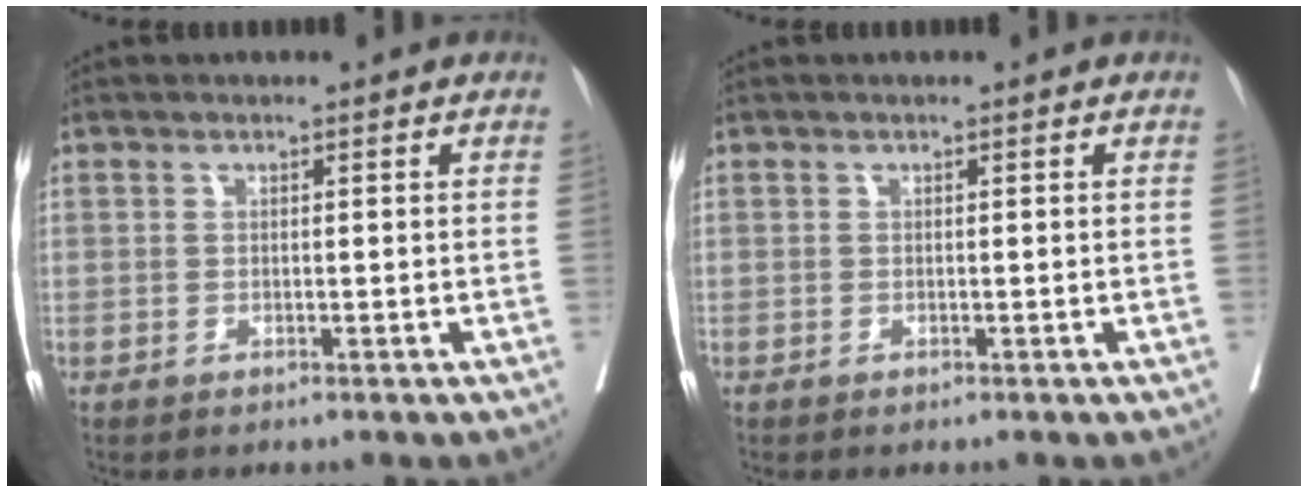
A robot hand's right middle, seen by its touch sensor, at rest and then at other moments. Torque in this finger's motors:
{"motor_torque": [0.96, -0.91, 0.36, 0.01]}